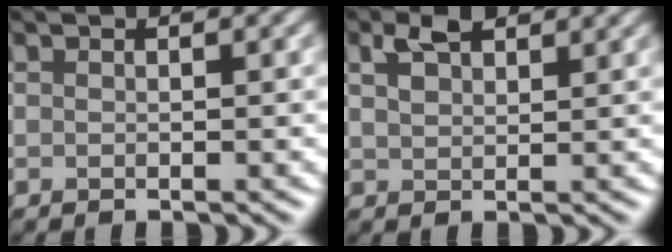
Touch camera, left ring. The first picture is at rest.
{"total": 3.2, "force": [2.1, 1.5, 1.8], "torque": [-0.041, 0.007, 0.041]}